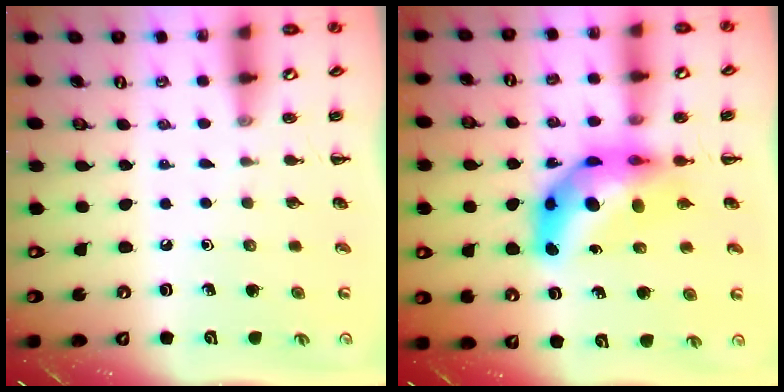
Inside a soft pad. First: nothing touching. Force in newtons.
{"total": 11.6, "press": 11.1, "slide": 3.3}